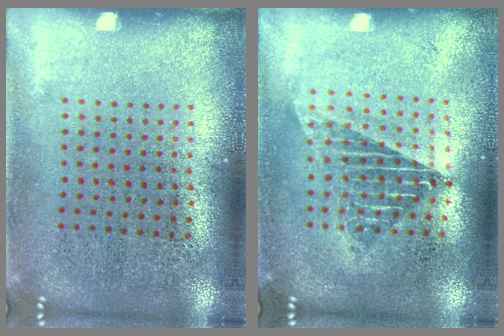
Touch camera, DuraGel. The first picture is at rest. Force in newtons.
{"total": 1.5, "press": 1.3, "slide": 0.7}